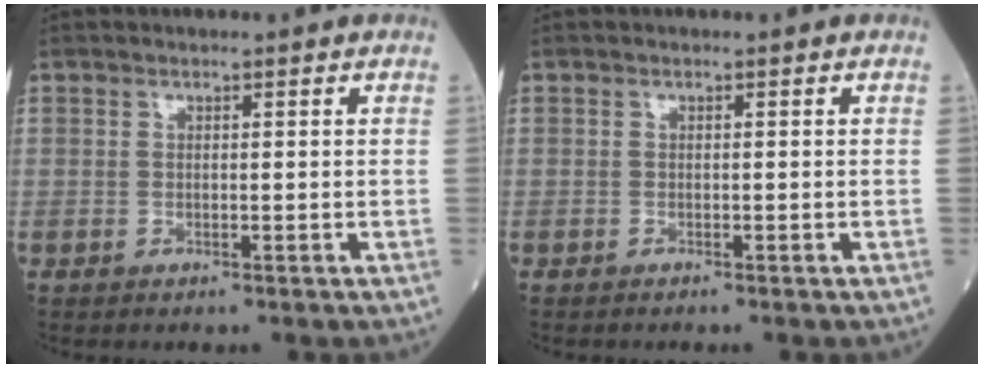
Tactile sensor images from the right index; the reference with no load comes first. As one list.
[{"total": 0.0}]